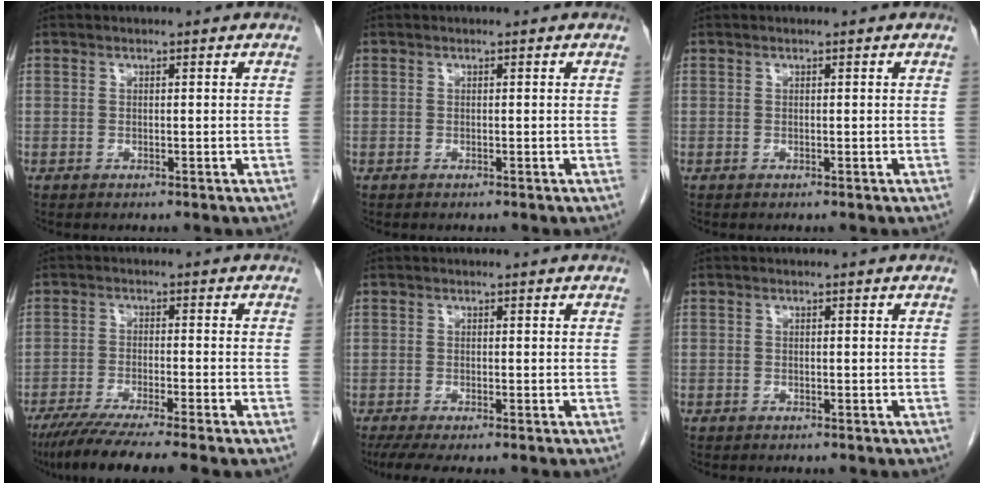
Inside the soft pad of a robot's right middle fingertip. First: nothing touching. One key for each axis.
{"total": 0.0}
{"total": 0.0}
{"total": 10.2, "fx": -8.1, "fy": -0.7, "fz": 6.2, "tx": -0.087, "ty": -0.028, "tz": -0.128}
{"total": 5.1, "fx": -3.9, "fy": 0.5, "fz": 3.2, "tx": -0.054, "ty": -0.016, "tz": -0.064}
{"total": 0.7, "fx": -0.5, "fy": 0.5, "fz": 0.0, "tx": -0.005, "ty": 0.004, "tz": -0.010}